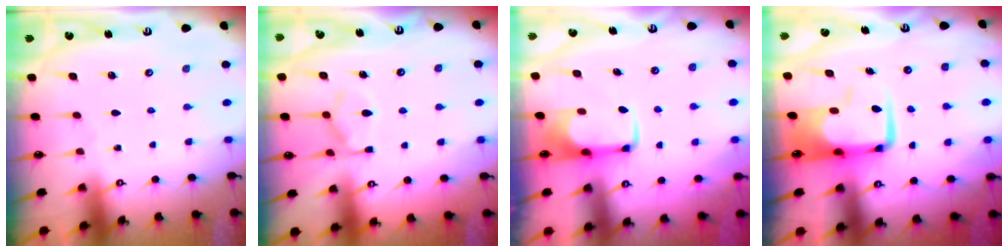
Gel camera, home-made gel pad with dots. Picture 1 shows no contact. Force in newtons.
{"total": 10.2, "press": 10.2, "slide": 1.0}
{"total": 1.8, "press": 1.7, "slide": 0.5}
{"total": 9.2, "press": 9.0, "slide": 1.8}